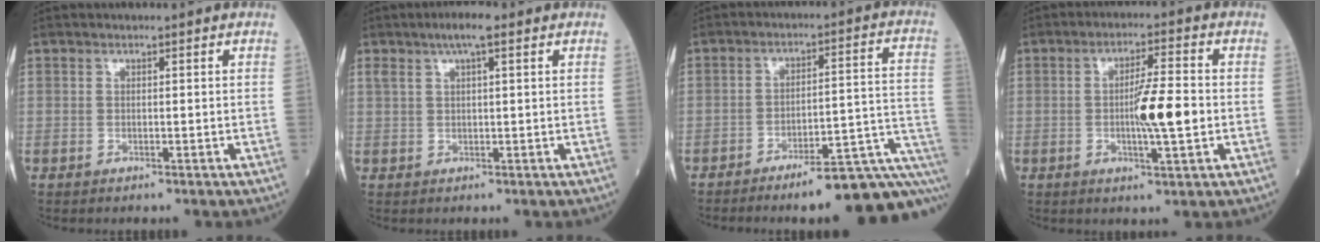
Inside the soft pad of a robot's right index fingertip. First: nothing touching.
{"total": 4.1, "force": [2.6, 0.7, 3.2], "torque": [-0.061, 0.012, 0.044]}
{"total": 15.2, "force": [-11.7, 0.8, 9.7], "torque": [-0.052, 0.036, -0.161]}
{"total": 7.7, "force": [-0.8, 0.6, 7.7], "torque": [-0.128, 0.000, -0.016]}